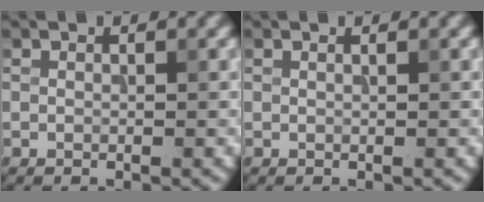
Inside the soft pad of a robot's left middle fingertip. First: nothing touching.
{"total": 0.8, "force": [0.5, 0.3, 0.5], "torque": [-0.005, -0.002, -0.002]}